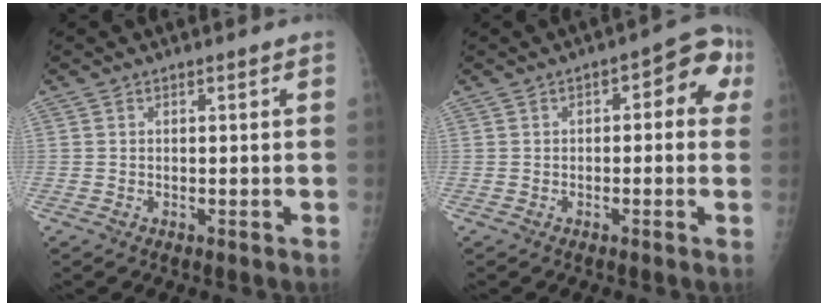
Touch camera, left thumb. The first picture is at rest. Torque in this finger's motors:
{"motor_torque": [-0.26, 0.51, 0.07, 0.02, 0.02]}